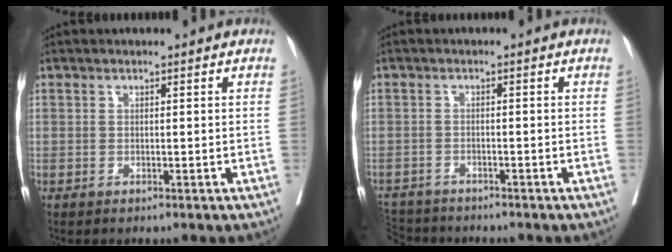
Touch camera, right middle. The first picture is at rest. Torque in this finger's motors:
{"motor_torque": [0.27, -0.27, 0.15, 0.06]}